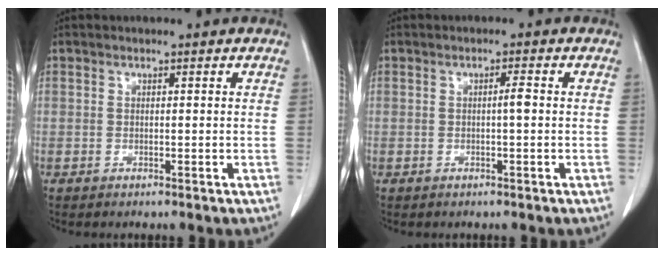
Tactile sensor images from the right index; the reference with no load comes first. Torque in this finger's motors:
{"motor_torque": [0.04, 0.05, 0.01, 0.01]}